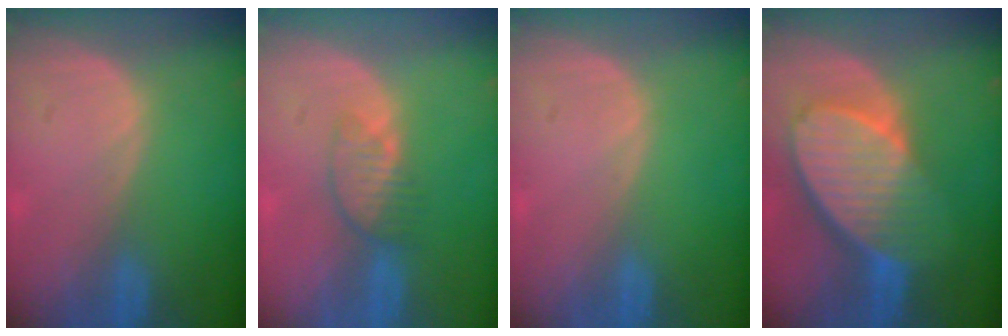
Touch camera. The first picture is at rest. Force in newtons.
{"total": 3.8, "press": 3.3, "slide": 1.8}
{"total": 0.0}
{"total": 10.2, "press": 9.0, "slide": 4.9}